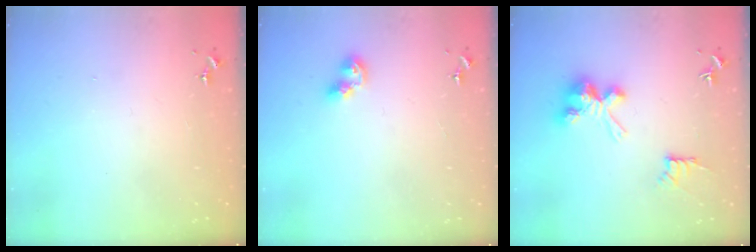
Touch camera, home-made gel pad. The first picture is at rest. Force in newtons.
{"total": 7.1, "press": 7.1, "slide": 0.7}
{"total": 10.2, "press": 10.2, "slide": 0.1}